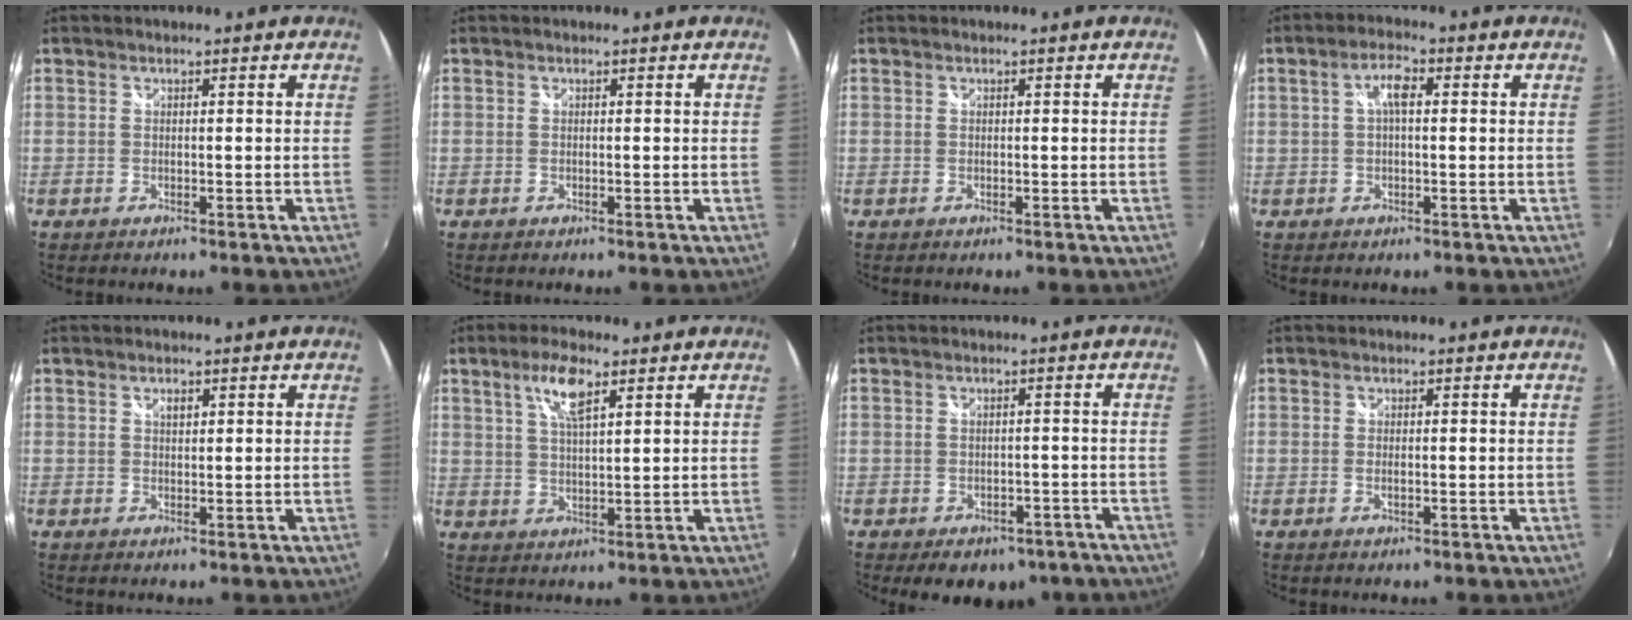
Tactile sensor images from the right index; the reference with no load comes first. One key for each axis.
{"total": 0.0}
{"total": 0.0}
{"total": 3.9, "fx": 0.6, "fy": 1.4, "fz": 3.6, "tx": -0.066, "ty": 0.011, "tz": 0.010}
{"total": 1.2, "fx": 0.6, "fy": 0.7, "fz": 0.9, "tx": -0.013, "ty": 0.003, "tz": 0.009}
{"total": 6.5, "fx": 3.4, "fy": 1.8, "fz": 5.3, "tx": -0.098, "ty": 0.006, "tz": 0.063}
{"total": 9.0, "fx": -6.1, "fy": 5.3, "fz": 3.8, "tx": -0.067, "ty": 0.006, "tz": -0.063}
{"total": 1.0, "fx": -0.2, "fy": 0.3, "fz": 0.9, "tx": -0.020, "ty": -0.001, "tz": -0.006}